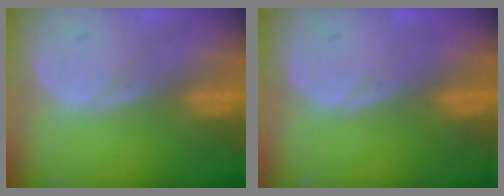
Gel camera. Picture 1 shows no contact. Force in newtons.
{"total": 0.0}